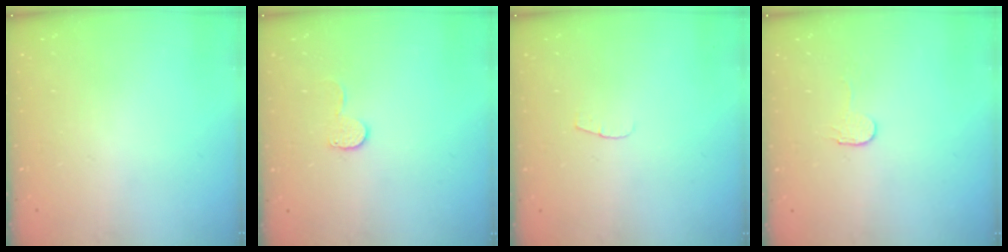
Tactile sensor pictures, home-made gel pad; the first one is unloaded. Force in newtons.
{"total": 7.1, "press": 7.1, "slide": 0.4}
{"total": 4.1, "press": 4.1, "slide": 0.4}
{"total": 2.9, "press": 2.9, "slide": 0.3}